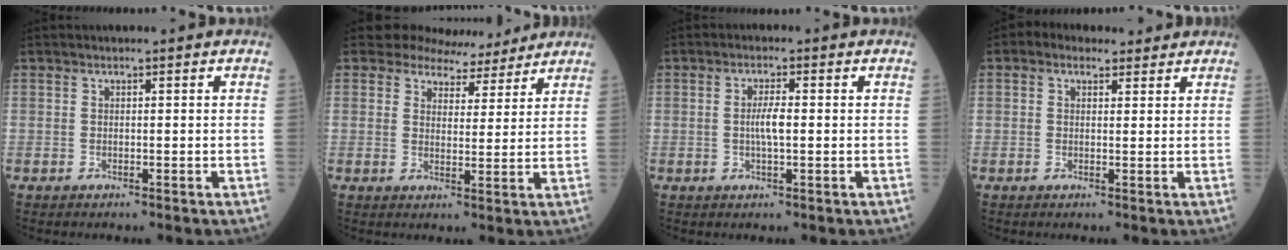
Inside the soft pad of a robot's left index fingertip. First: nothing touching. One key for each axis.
{"total": 9.1, "fx": 8.5, "fy": 3.2, "fz": 0.8, "tx": 0.004, "ty": 0.004, "tz": 0.105}
{"total": 3.1, "fx": -0.7, "fy": 0.5, "fz": 3.0, "tx": -0.056, "ty": -0.003, "tz": -0.018}
{"total": 3.4, "fx": 1.9, "fy": 2.5, "fz": 1.4, "tx": -0.025, "ty": 0.027, "tz": 0.028}